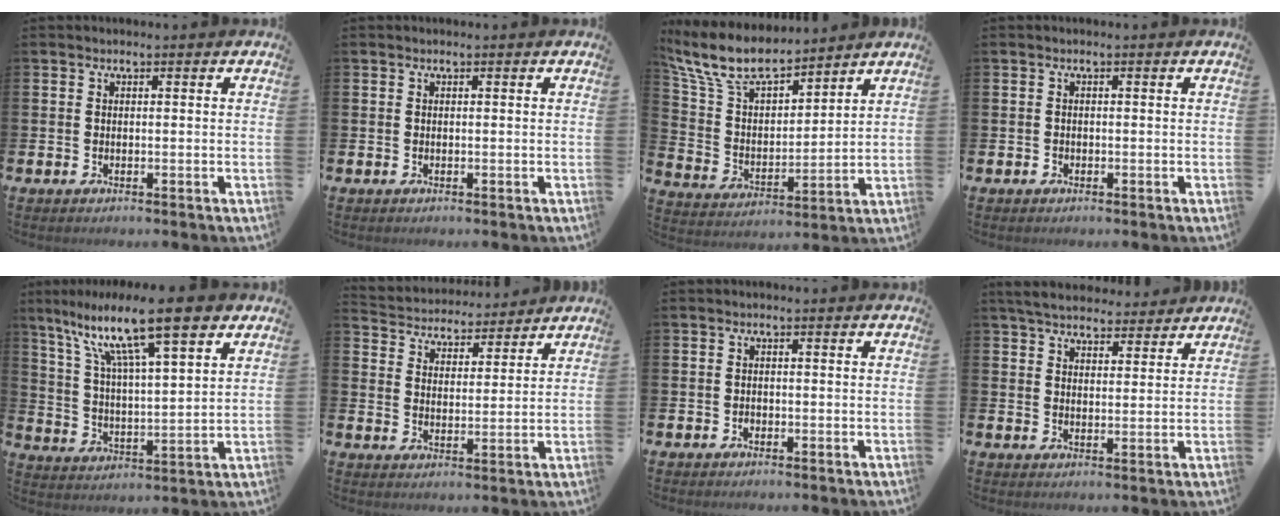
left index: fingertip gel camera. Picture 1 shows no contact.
{"total": 0.0}
{"total": 9.9, "force": [8.6, 3.0, 3.8], "torque": [-0.120, -0.045, 0.156]}
{"total": 0.6, "force": [-0.3, 0.5, 0.0], "torque": [-0.008, 0.007, -0.007]}
{"total": 14.6, "force": [10.5, 3.0, 9.7], "torque": [-0.199, -0.051, 0.173]}
{"total": 4.4, "force": [4.2, 1.3, -0.3], "torque": [-0.023, -0.032, 0.073]}
{"total": 0.6, "force": [-0.3, 0.5, 0.0], "torque": [-0.002, 0.003, -0.008]}
{"total": 5.5, "force": [5.2, 1.4, 1.0], "torque": [-0.036, -0.021, 0.095]}